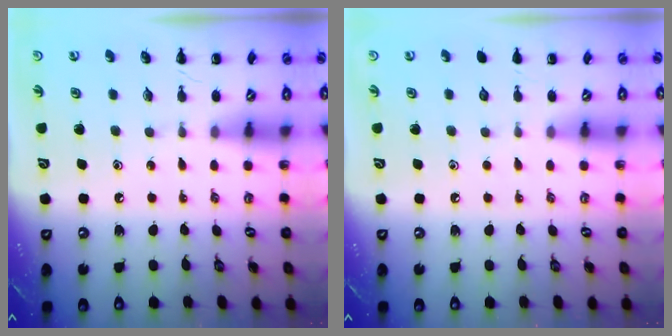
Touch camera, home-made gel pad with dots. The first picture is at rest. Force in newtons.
{"total": 0.0}